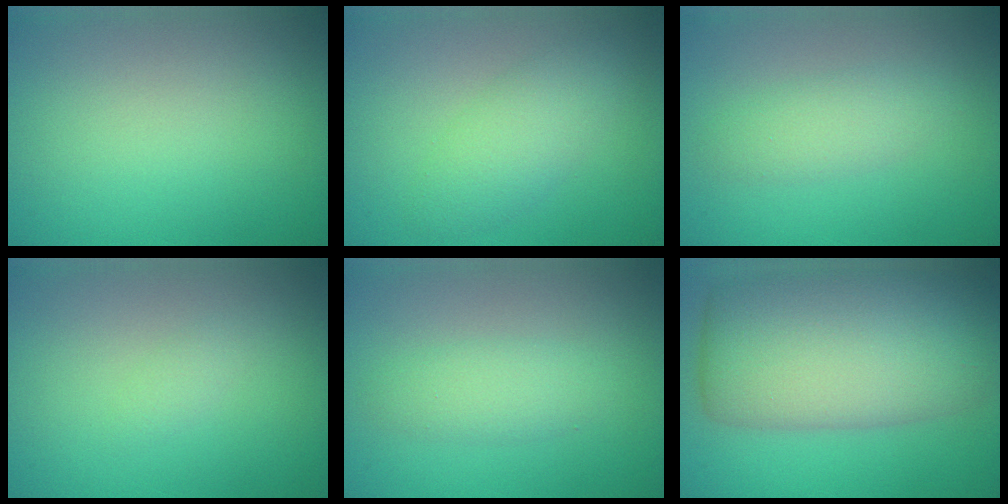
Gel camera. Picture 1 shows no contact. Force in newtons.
{"total": 3.5, "press": 3.5, "slide": 0.1}
{"total": 2.4, "press": 2.4, "slide": 0.1}
{"total": 0.7, "press": 0.7, "slide": 0.0}
{"total": 2.3, "press": 2.3, "slide": 0.1}
{"total": 12.3, "press": 12.3, "slide": 0.8}